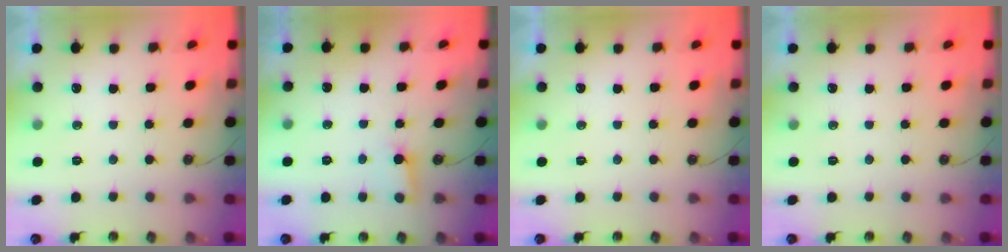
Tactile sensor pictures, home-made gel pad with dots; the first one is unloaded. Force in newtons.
{"total": 2.8, "press": 2.8, "slide": 0.1}
{"total": 0.0}
{"total": 0.0}